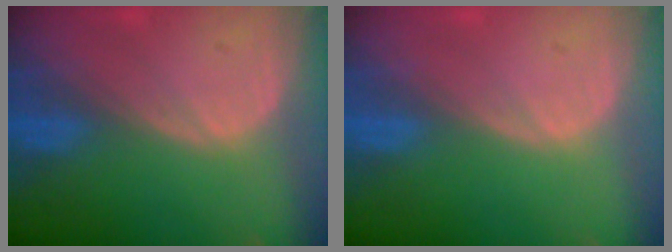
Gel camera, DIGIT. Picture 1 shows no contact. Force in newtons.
{"total": 0.0}